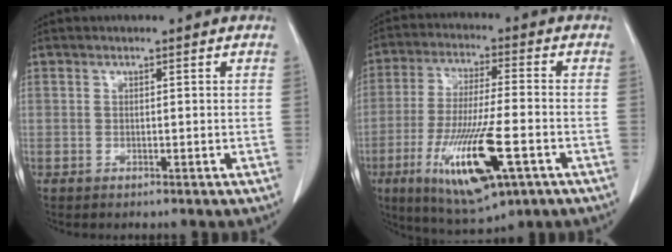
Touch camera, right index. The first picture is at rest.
{"total": 15.9, "force": [-6.2, 2.7, 14.4], "torque": [-0.279, -0.031, -0.097]}